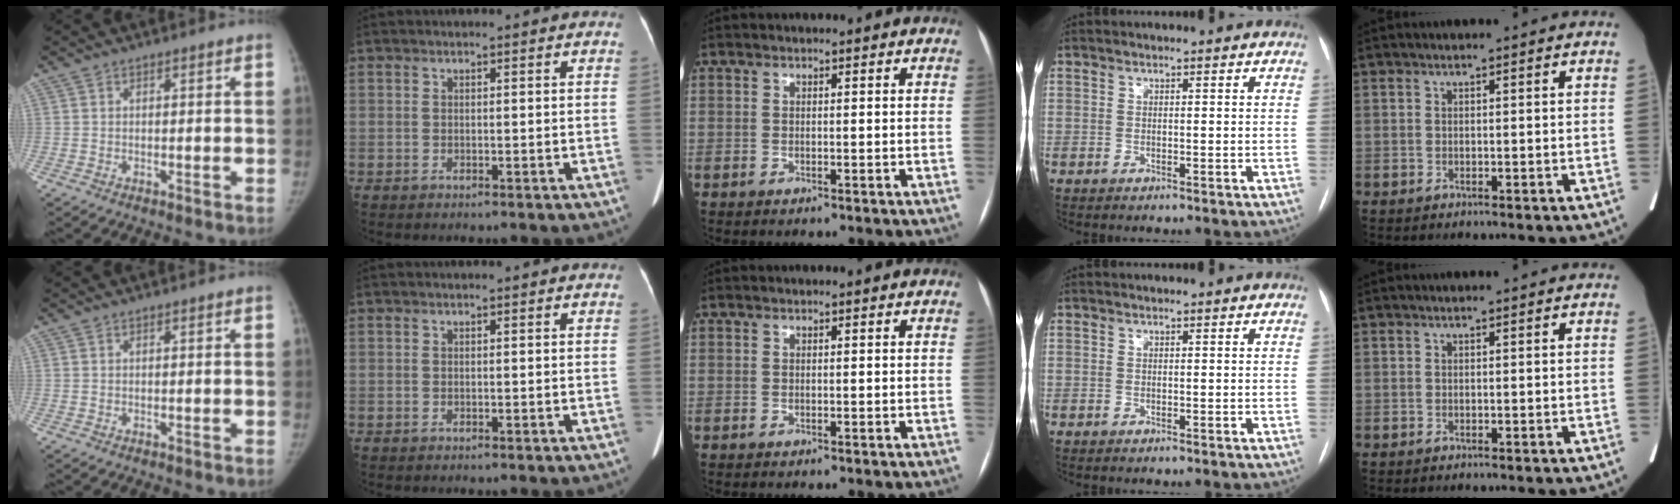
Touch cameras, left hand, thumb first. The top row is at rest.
{}